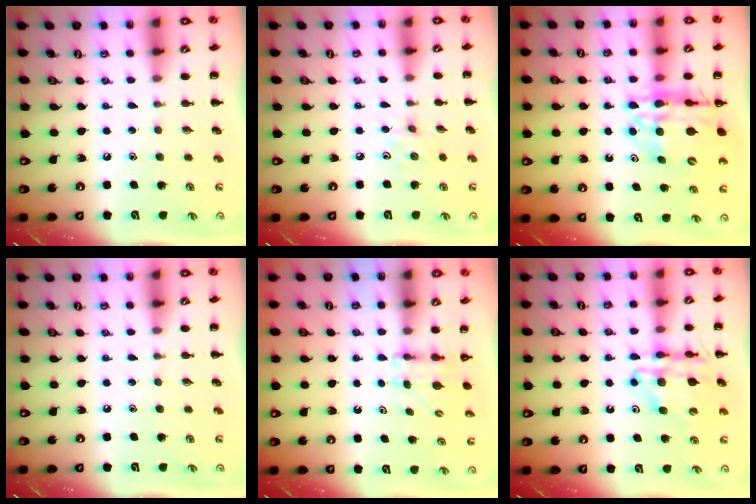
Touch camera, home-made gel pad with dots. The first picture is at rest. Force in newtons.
{"total": 4.0, "press": 3.8, "slide": 1.3}
{"total": 16.7, "press": 16.2, "slide": 4.2}
{"total": 0.0}
{"total": 3.1, "press": 2.8, "slide": 1.2}
{"total": 12.0, "press": 11.5, "slide": 3.4}